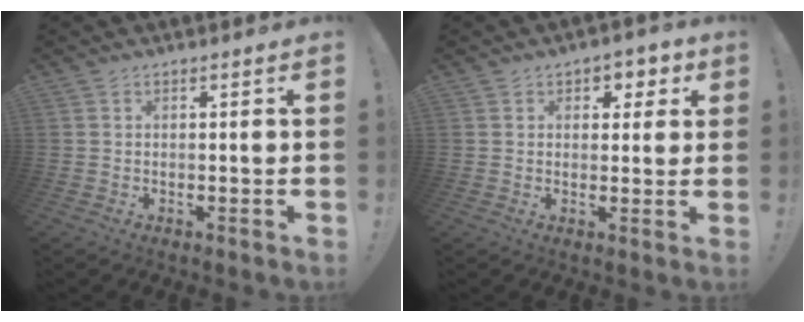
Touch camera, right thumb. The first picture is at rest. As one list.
[{"total": 4.2, "force": [1.7, 3.5, 1.6], "torque": [-0.008, -0.009, 0.025]}]